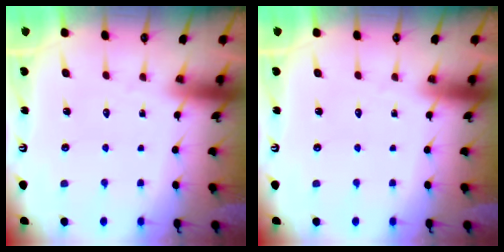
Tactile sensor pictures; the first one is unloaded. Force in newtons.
{"total": 0.0}